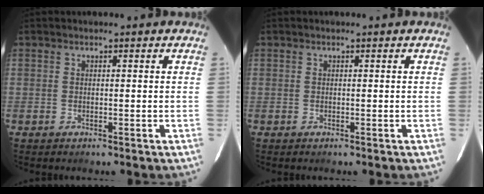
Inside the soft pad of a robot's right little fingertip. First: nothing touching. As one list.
[{"total": 0.0}]